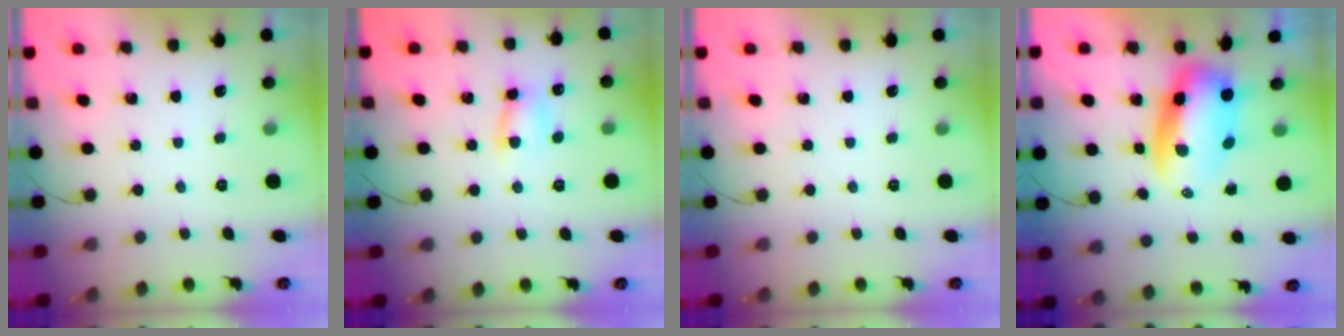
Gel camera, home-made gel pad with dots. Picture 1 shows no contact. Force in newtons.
{"total": 5.7, "press": 5.7, "slide": 0.2}
{"total": 0.0}
{"total": 7.6, "press": 7.4, "slide": 1.9}